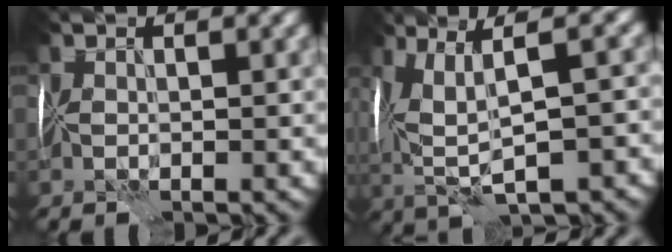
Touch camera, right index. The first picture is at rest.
{"total": 8.9, "force": [1.4, 3.4, 8.1], "torque": [-0.168, 0.001, 0.038]}